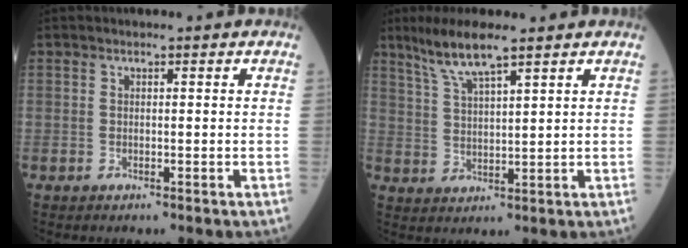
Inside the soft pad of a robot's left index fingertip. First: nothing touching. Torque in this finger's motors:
{"motor_torque": [0.14, -0.03, 0.16, 0.05]}